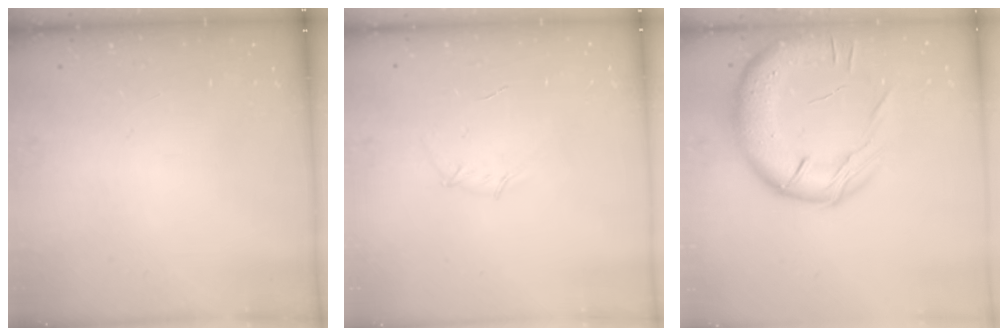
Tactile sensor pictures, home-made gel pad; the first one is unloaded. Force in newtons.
{"total": 3.5, "press": 3.4, "slide": 0.8}
{"total": 19.3, "press": 19.1, "slide": 2.8}